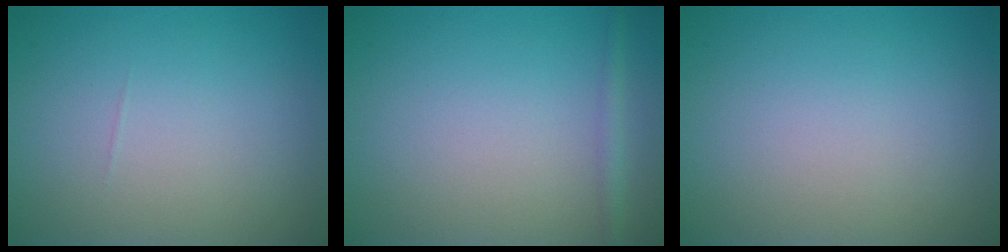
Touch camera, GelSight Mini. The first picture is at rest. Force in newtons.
{"total": 1.3, "press": 1.3, "slide": 0.1}
{"total": 0.0}